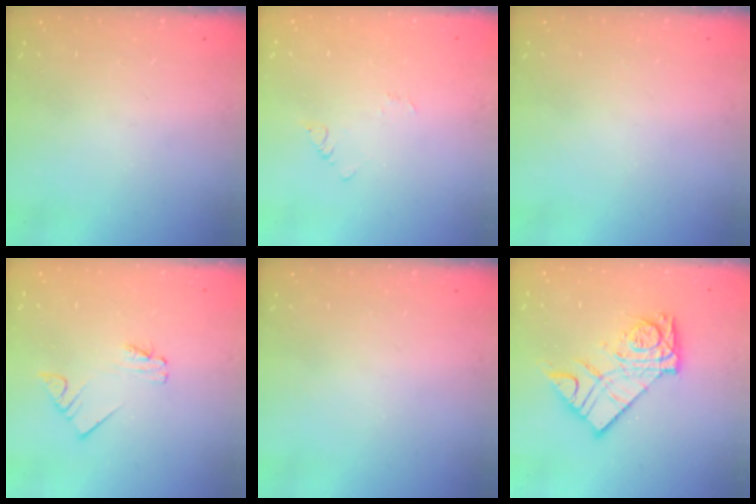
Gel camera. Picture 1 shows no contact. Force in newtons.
{"total": 2.4, "press": 2.4, "slide": 0.3}
{"total": 0.0}
{"total": 2.0, "press": 2.0, "slide": 0.3}
{"total": 0.0}
{"total": 14.8, "press": 14.7, "slide": 1.6}